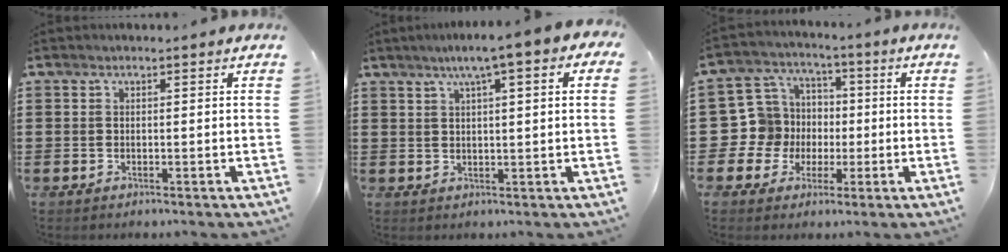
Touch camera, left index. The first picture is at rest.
{"total": 5.1, "force": [2.7, 0.1, 4.4], "torque": [-0.090, 0.000, 0.043]}
{"total": 9.5, "force": [-0.8, 9.3, 1.8], "torque": [-0.097, 0.009, -0.013]}